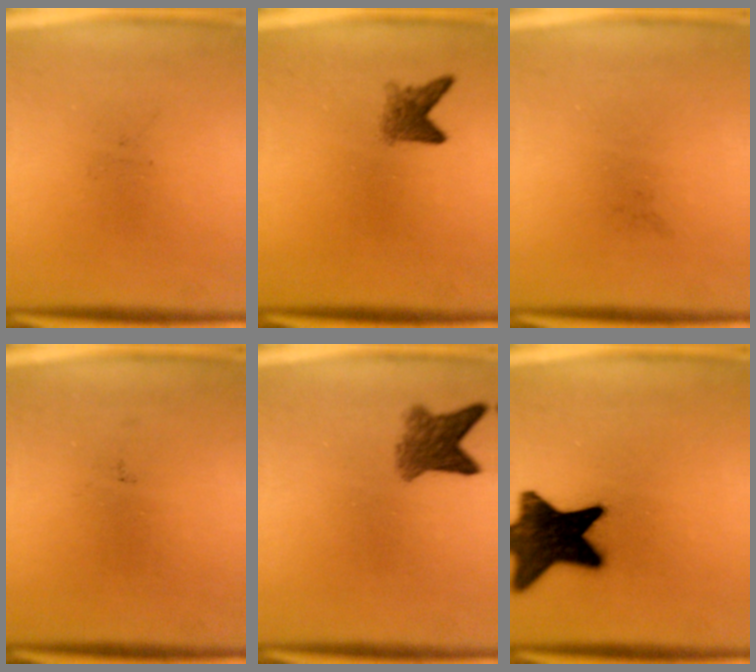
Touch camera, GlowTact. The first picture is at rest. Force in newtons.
{"total": 2.6}
{"total": 0.0}
{"total": 0.0}
{"total": 4.6}
{"total": 18.0}